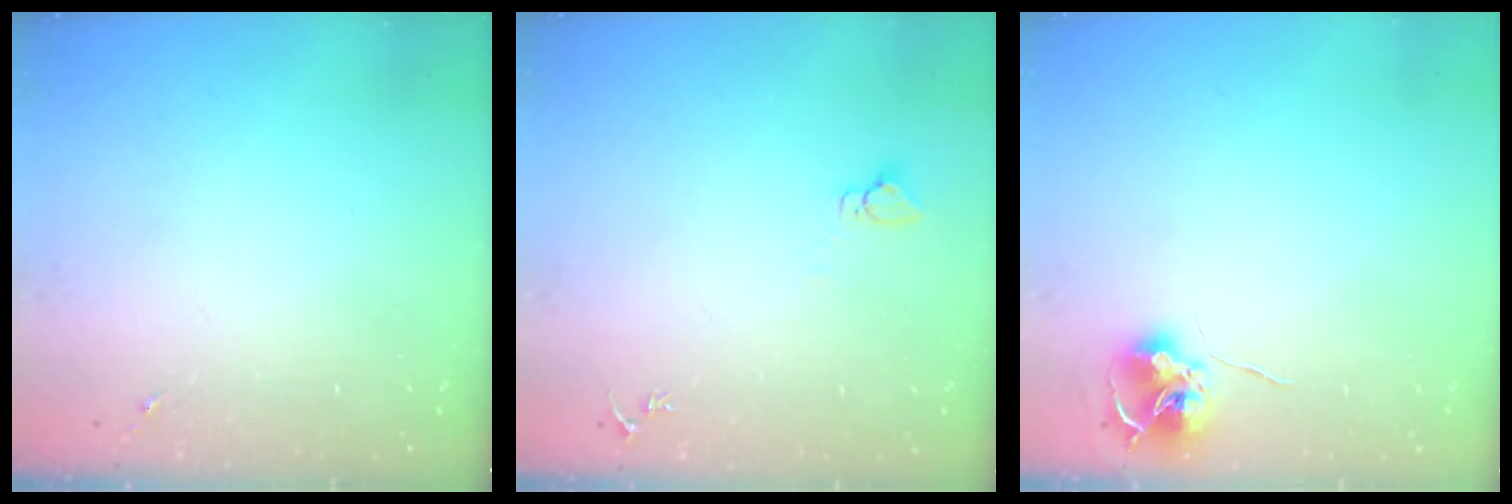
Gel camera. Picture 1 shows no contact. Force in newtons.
{"total": 2.9, "press": 2.9, "slide": 0.1}
{"total": 7.9, "press": 7.9, "slide": 0.4}